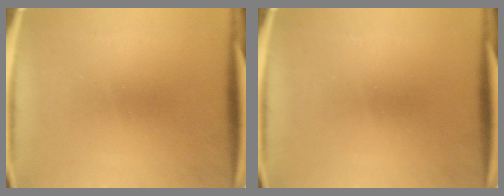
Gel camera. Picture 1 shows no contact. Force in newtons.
{"total": 0.0}